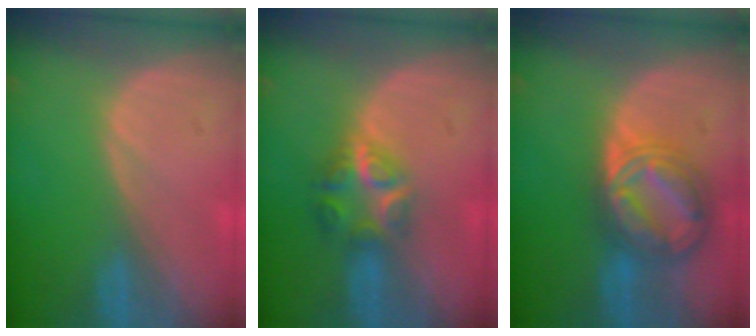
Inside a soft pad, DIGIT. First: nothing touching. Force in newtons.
{"total": 6.1, "press": 5.5, "slide": 2.7}
{"total": 8.8, "press": 8.7, "slide": 0.8}